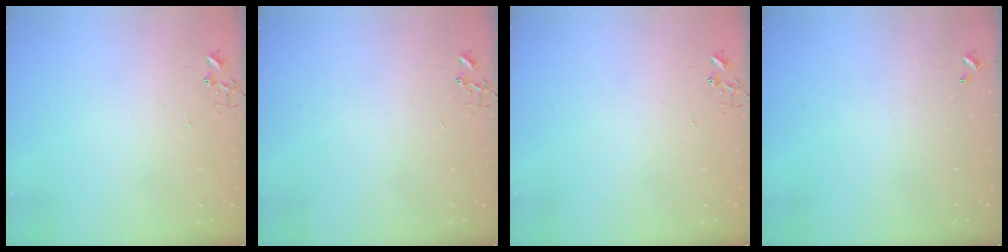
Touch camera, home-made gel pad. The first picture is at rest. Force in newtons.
{"total": 0.0}
{"total": 0.0}
{"total": 0.0}